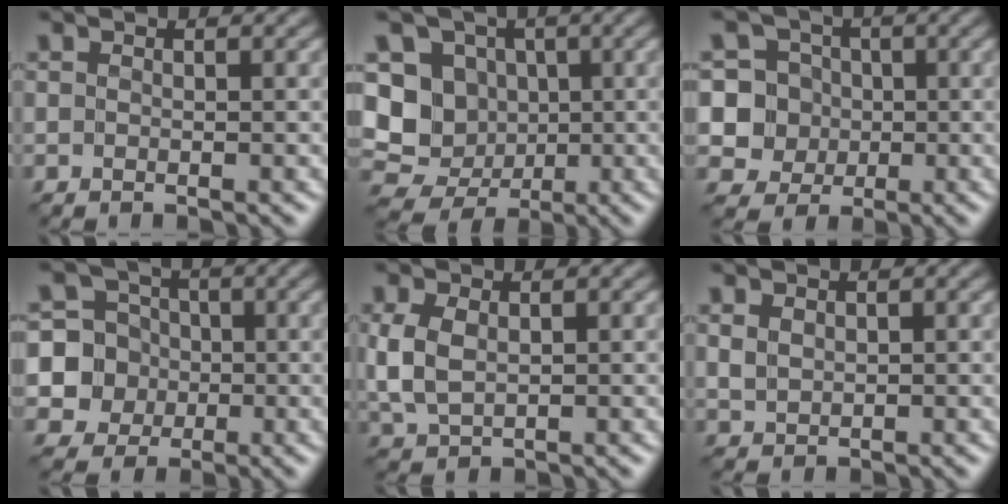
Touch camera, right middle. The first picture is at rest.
{"total": 8.0, "force": [0.7, 7.3, 3.1], "torque": [-0.038, 0.014, -0.025]}
{"total": 7.8, "force": [0.1, 7.6, 1.8], "torque": [-0.040, 0.026, -0.006]}
{"total": 7.9, "force": [-0.6, 7.7, 1.5], "torque": [-0.033, 0.025, -0.035]}
{"total": 3.3, "force": [0.8, 2.3, 2.3], "torque": [-0.065, 0.002, 0.018]}
{"total": 1.2, "force": [0.8, 0.9, 0.4], "torque": [-0.010, 0.002, 0.018]}